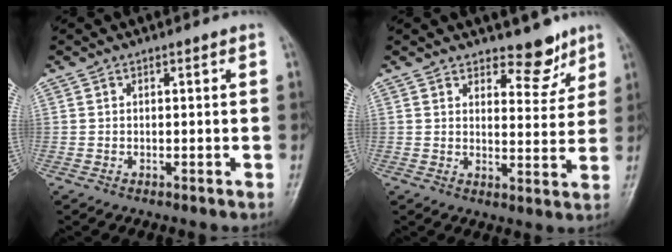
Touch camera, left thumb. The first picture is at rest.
{"total": 6.4, "force": [5.0, 3.1, 2.6], "torque": [-0.003, -0.037, 0.072]}